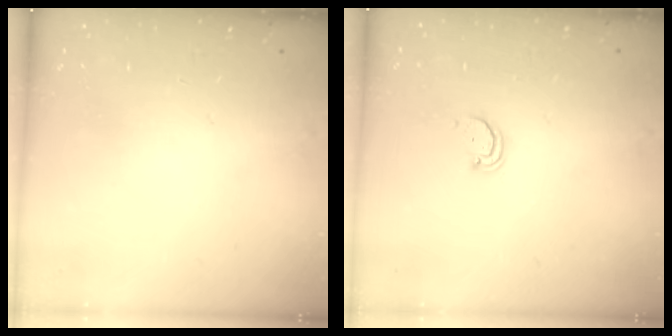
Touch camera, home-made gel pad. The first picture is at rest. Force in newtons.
{"total": 2.0, "press": 2.0, "slide": 0.2}